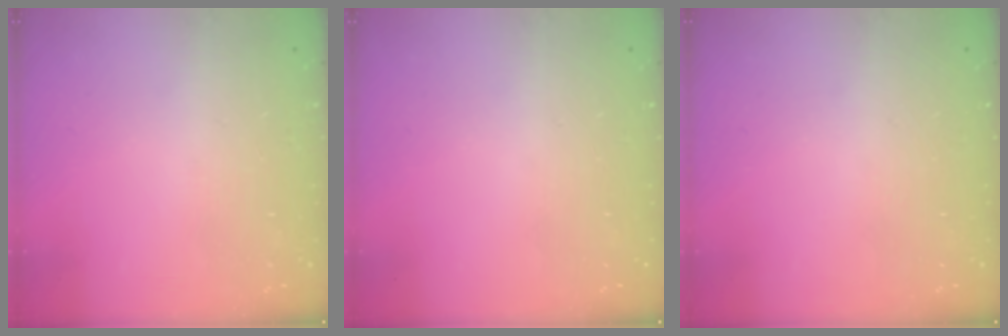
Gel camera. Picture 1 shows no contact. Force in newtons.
{"total": 0.0}
{"total": 0.0}